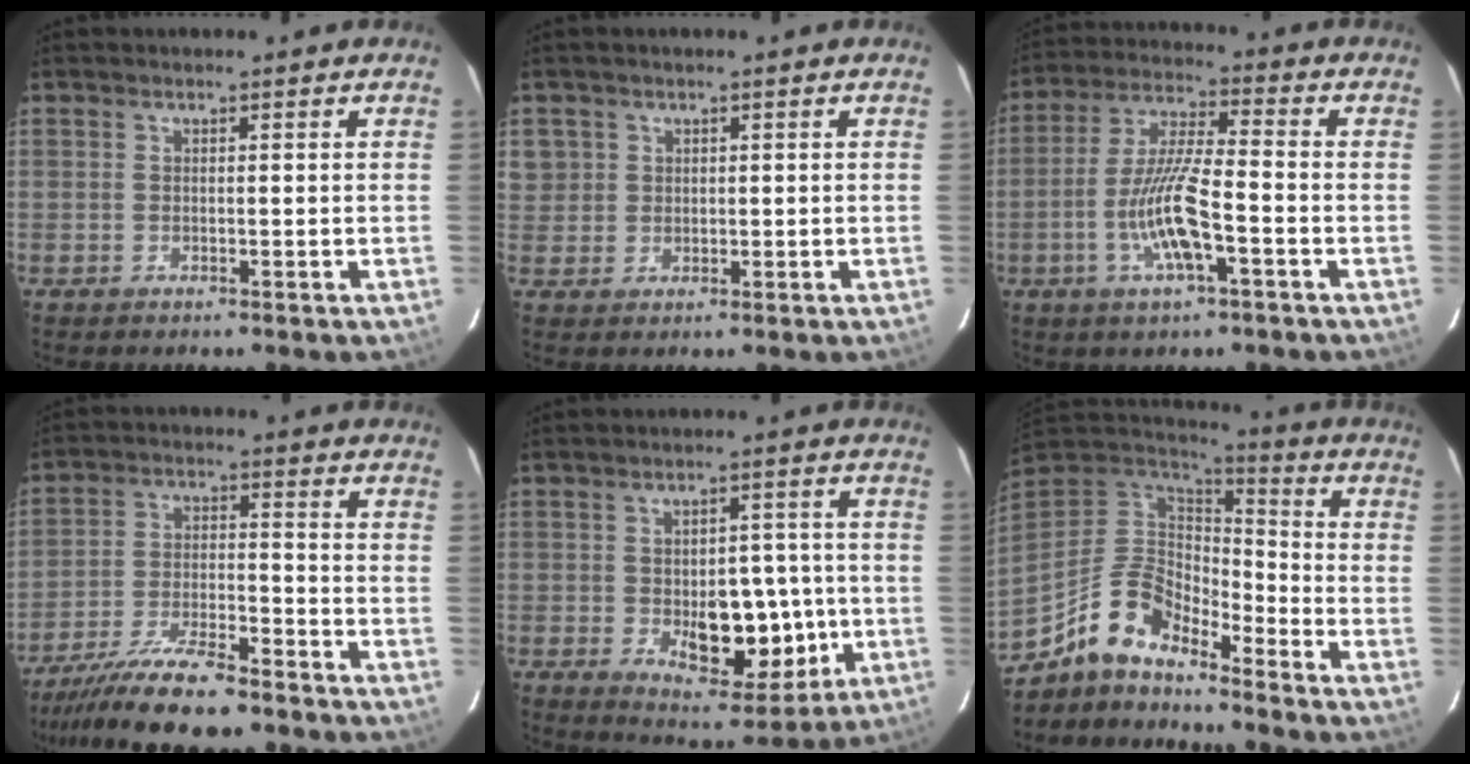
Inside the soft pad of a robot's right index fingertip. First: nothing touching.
{"total": 3.3, "force": [1.3, 3.0, 0.0], "torque": [0.013, 0.003, 0.024]}
{"total": 11.1, "force": [-3.6, 1.7, 10.4], "torque": [-0.205, 0.000, -0.068]}
{"total": 11.8, "force": [-10.2, 1.5, 5.6], "torque": [-0.094, -0.008, -0.178]}
{"total": 11.9, "force": [-2.2, 6.1, 9.9], "torque": [-0.130, 0.005, -0.017]}
{"total": 11.3, "force": [-9.5, 4.0, 4.7], "torque": [-0.100, 0.036, -0.180]}